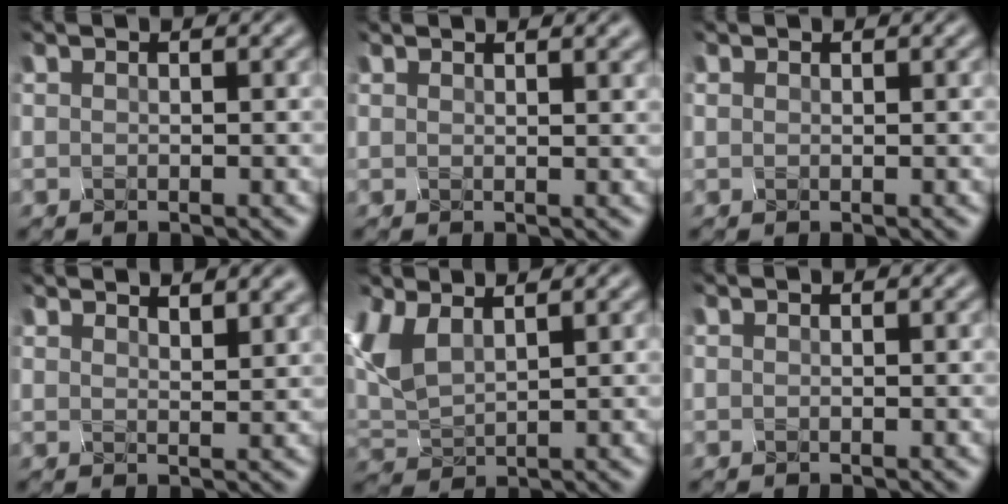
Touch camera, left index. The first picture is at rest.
{"total": 2.6, "force": [1.9, 1.0, 1.5], "torque": [-0.004, 0.014, 0.014]}
{"total": 1.0, "force": [-0.4, -0.5, -0.8], "torque": [0.002, -0.007, 0.011]}
{"total": 3.9, "force": [3.1, 1.2, 2.0], "torque": [-0.018, 0.008, 0.038]}
{"total": 2.8, "force": [0.5, 1.7, 2.2], "torque": [-0.084, -0.004, 0.034]}
{"total": 0.0}